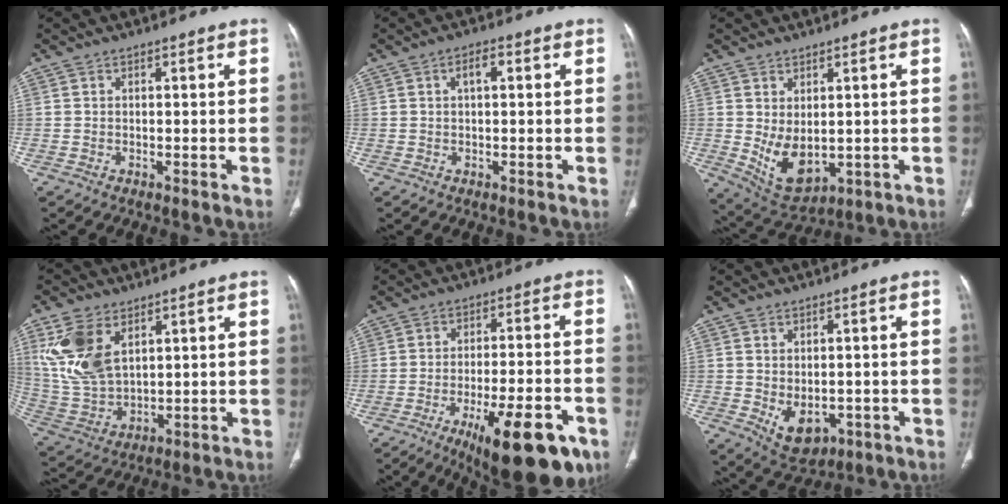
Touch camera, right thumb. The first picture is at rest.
{"total": 2.7, "force": [0.7, 1.1, 2.3], "torque": [-0.038, 0.004, 0.011]}
{"total": 8.5, "force": [-0.2, 5.1, 6.8], "torque": [-0.103, -0.011, 0.026]}
{"total": 13.1, "force": [5.7, 7.5, 9.1], "torque": [-0.191, -0.017, 0.132]}
{"total": 18.3, "force": [-9.4, 5.8, 14.5], "torque": [-0.163, 0.038, -0.127]}
{"total": 6.7, "force": [-1.3, 4.6, 4.7], "torque": [-0.055, -0.004, 0.003]}